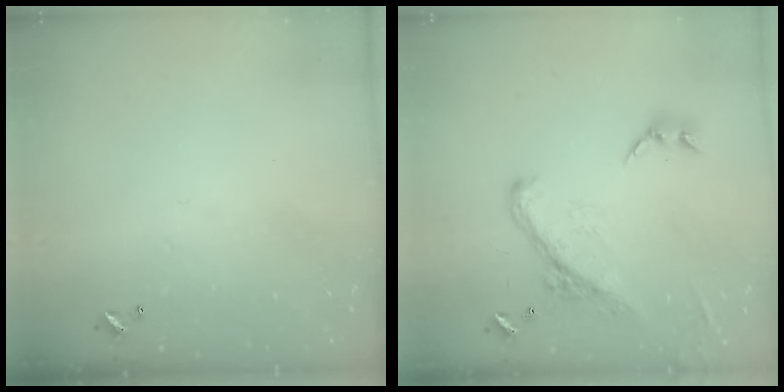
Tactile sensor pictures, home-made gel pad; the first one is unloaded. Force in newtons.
{"total": 5.9, "press": 5.8, "slide": 1.4}